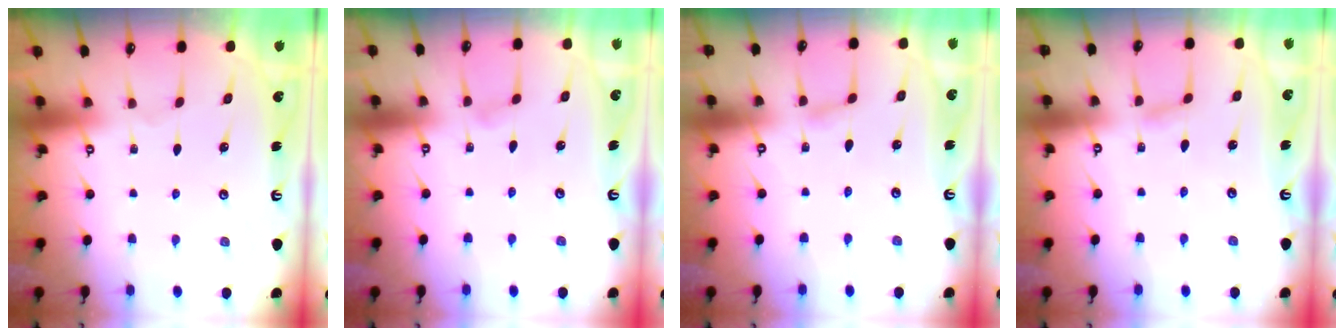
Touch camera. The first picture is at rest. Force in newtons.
{"total": 2.8, "press": 2.8, "slide": 0.3}
{"total": 1.1, "press": 1.1, "slide": 0.1}
{"total": 2.8, "press": 2.8, "slide": 0.4}